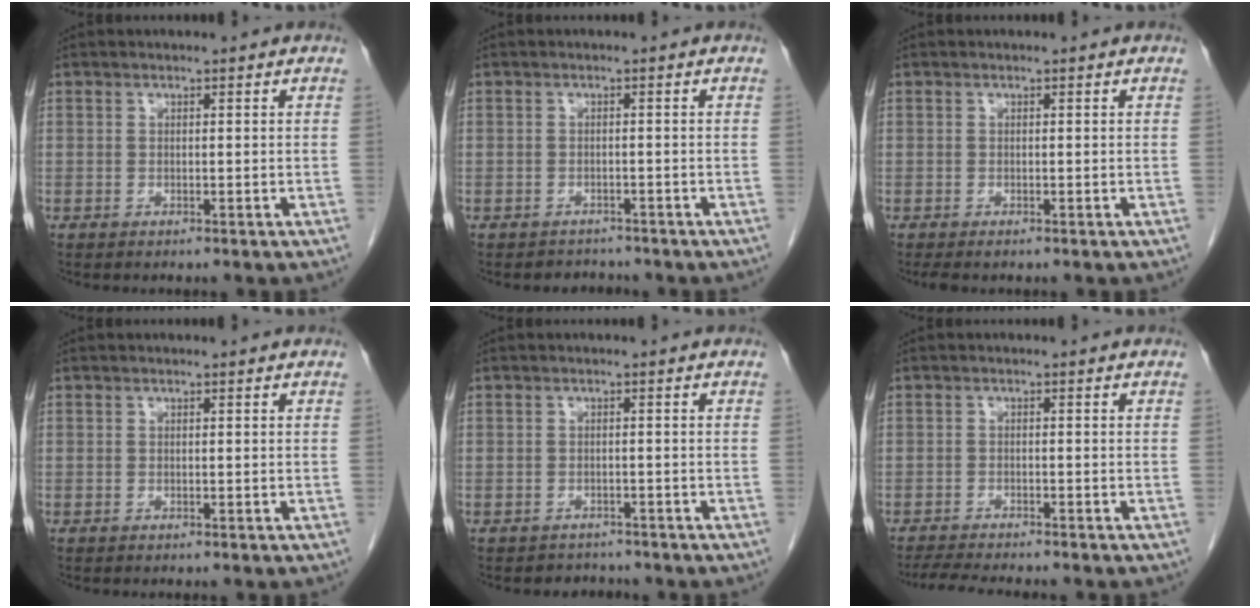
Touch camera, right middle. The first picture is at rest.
{"total": 2.1, "force": [-1.8, 0.8, -0.6], "torque": [0.004, -0.001, -0.029]}
{"total": 1.3, "force": [-1.0, 0.3, 0.7], "torque": [-0.009, -0.004, -0.015]}
{"total": 0.0}
{"total": 2.2, "force": [-1.9, 0.9, -0.6], "torque": [0.004, 0.000, -0.030]}
{"total": 6.4, "force": [-5.8, 0.3, 2.7], "torque": [-0.041, -0.015, -0.091]}